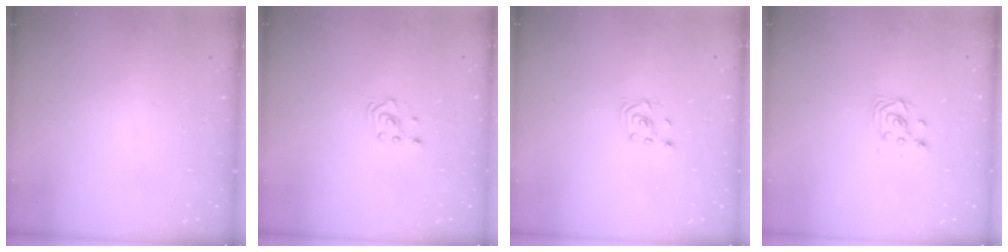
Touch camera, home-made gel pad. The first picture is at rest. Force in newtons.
{"total": 2.0, "press": 2.0, "slide": 0.3}
{"total": 2.3, "press": 2.2, "slide": 0.8}
{"total": 3.2, "press": 3.2, "slide": 0.6}